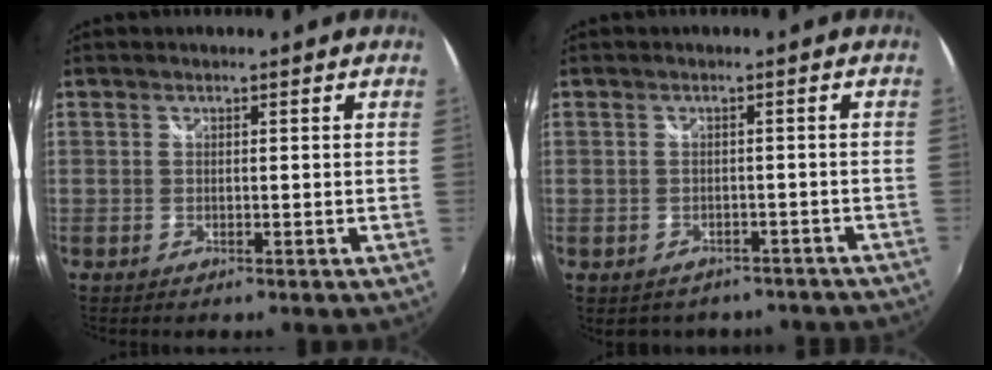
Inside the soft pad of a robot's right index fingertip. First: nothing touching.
{"total": 8.4, "force": [-6.6, 4.5, 2.4], "torque": [-0.051, -0.003, -0.067]}